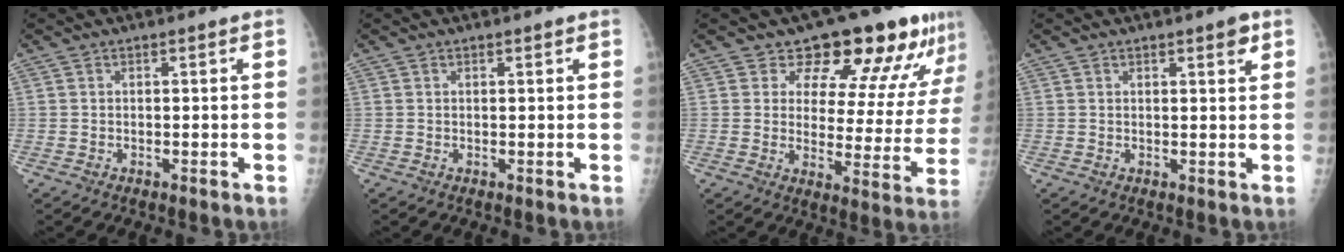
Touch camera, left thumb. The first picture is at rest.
{"total": 0.6, "force": [0.4, 0.2, 0.3], "torque": [-0.004, -0.001, 0.006]}
{"total": 15.7, "force": [12.3, 7.0, 6.8], "torque": [-0.032, -0.077, 0.142]}
{"total": 2.6, "force": [1.5, 0.7, 1.9], "torque": [-0.019, -0.007, 0.019]}